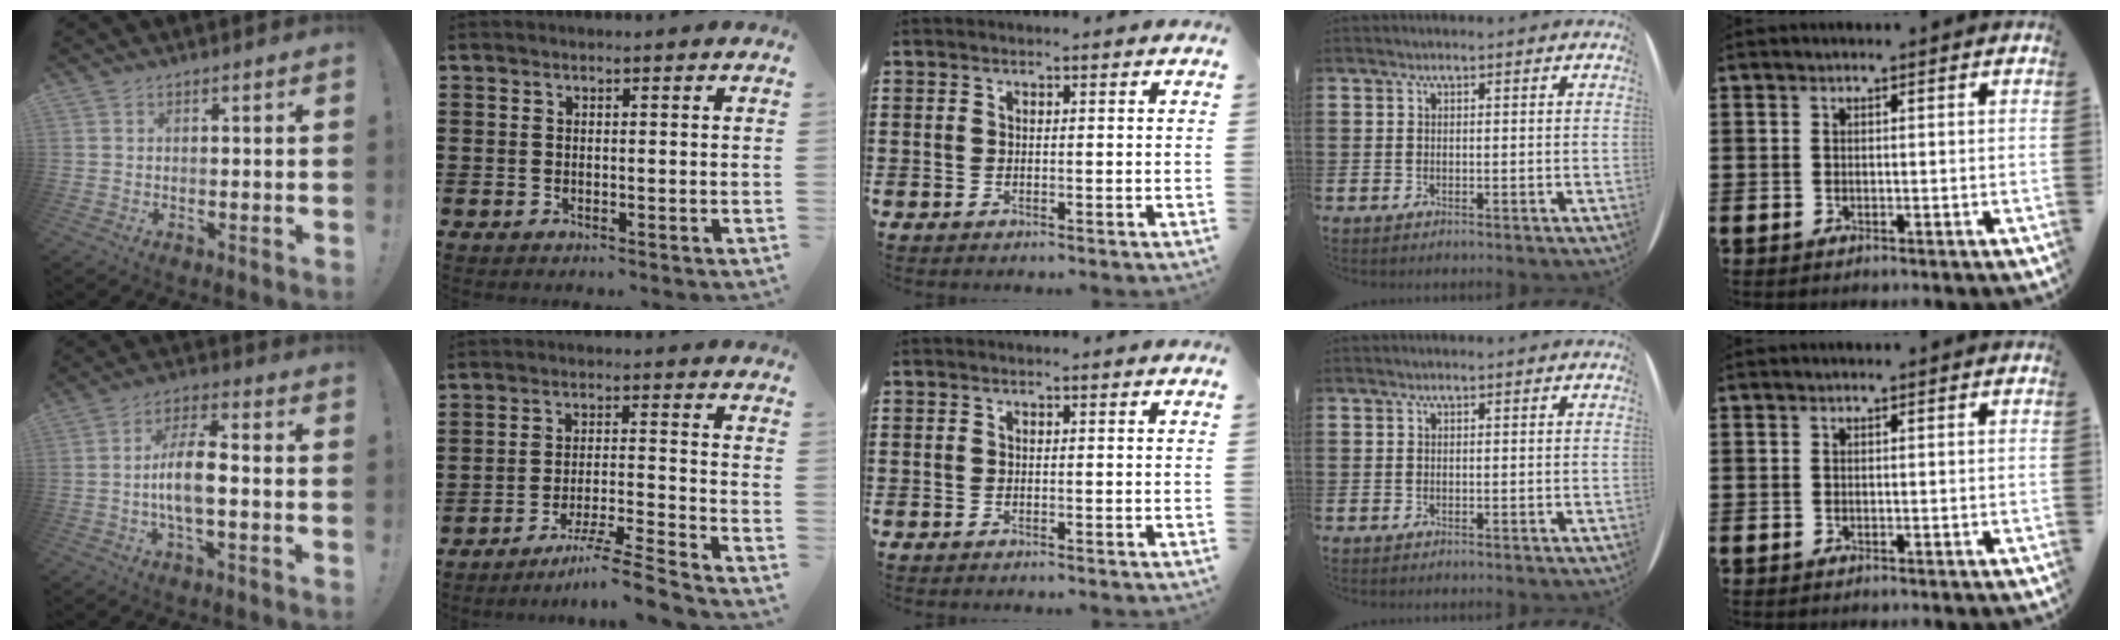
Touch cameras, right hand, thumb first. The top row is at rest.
{"thumb": {"total": 10.1, "force": [-2.1, 3.5, 9.2], "torque": [-0.181, 0.010, -0.039]}, "index": {"total": 7.1, "force": [-6.1, -0.6, 3.7], "torque": [-0.071, -0.013, -0.118]}}